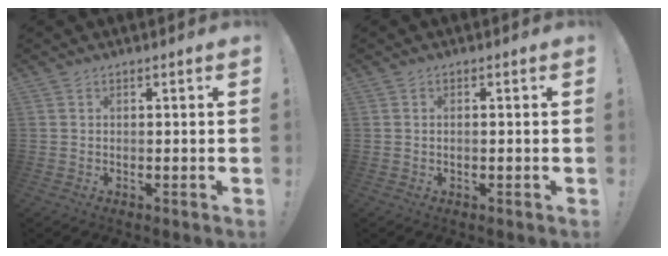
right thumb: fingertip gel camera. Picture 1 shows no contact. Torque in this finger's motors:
{"motor_torque": [0.05, -0.39, 0.06, 0.24, -0.02]}